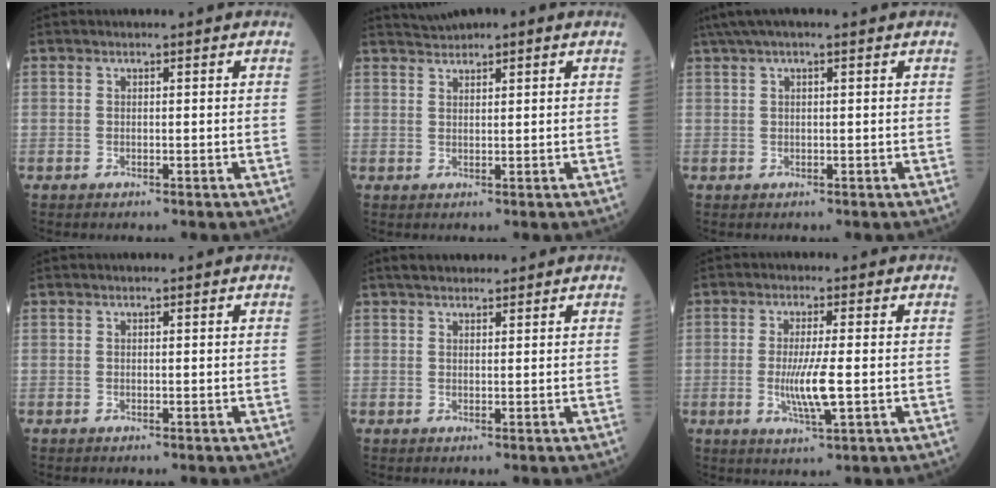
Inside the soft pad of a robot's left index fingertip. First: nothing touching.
{"total": 2.5, "force": [2.1, 0.2, 1.3], "torque": [-0.032, 0.026, 0.042]}
{"total": 4.8, "force": [3.2, 0.3, 3.5], "torque": [-0.068, 0.042, 0.057]}
{"total": 0.0}
{"total": 3.5, "force": [3.0, 1.0, 1.4], "torque": [-0.023, 0.023, 0.049]}
{"total": 5.9, "force": [-0.9, 0.3, 5.9], "torque": [-0.121, -0.015, -0.015]}